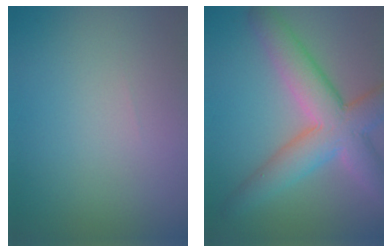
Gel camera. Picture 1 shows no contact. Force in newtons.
{"total": 7.5, "press": 7.5, "slide": 0.6}